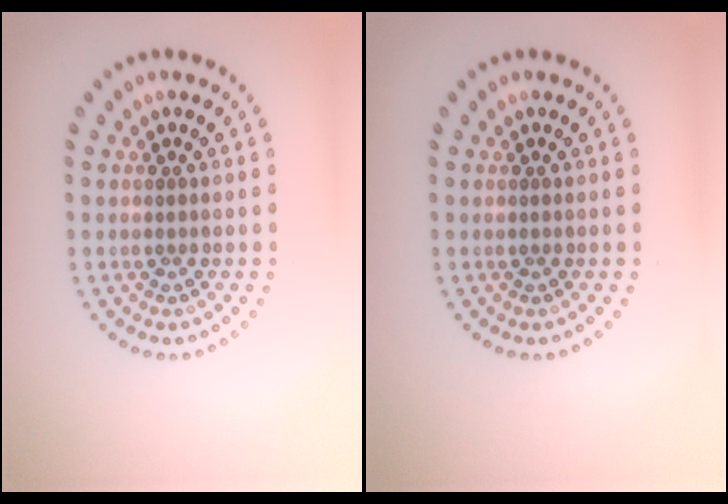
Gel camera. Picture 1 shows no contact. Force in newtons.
{"total": 0.0}